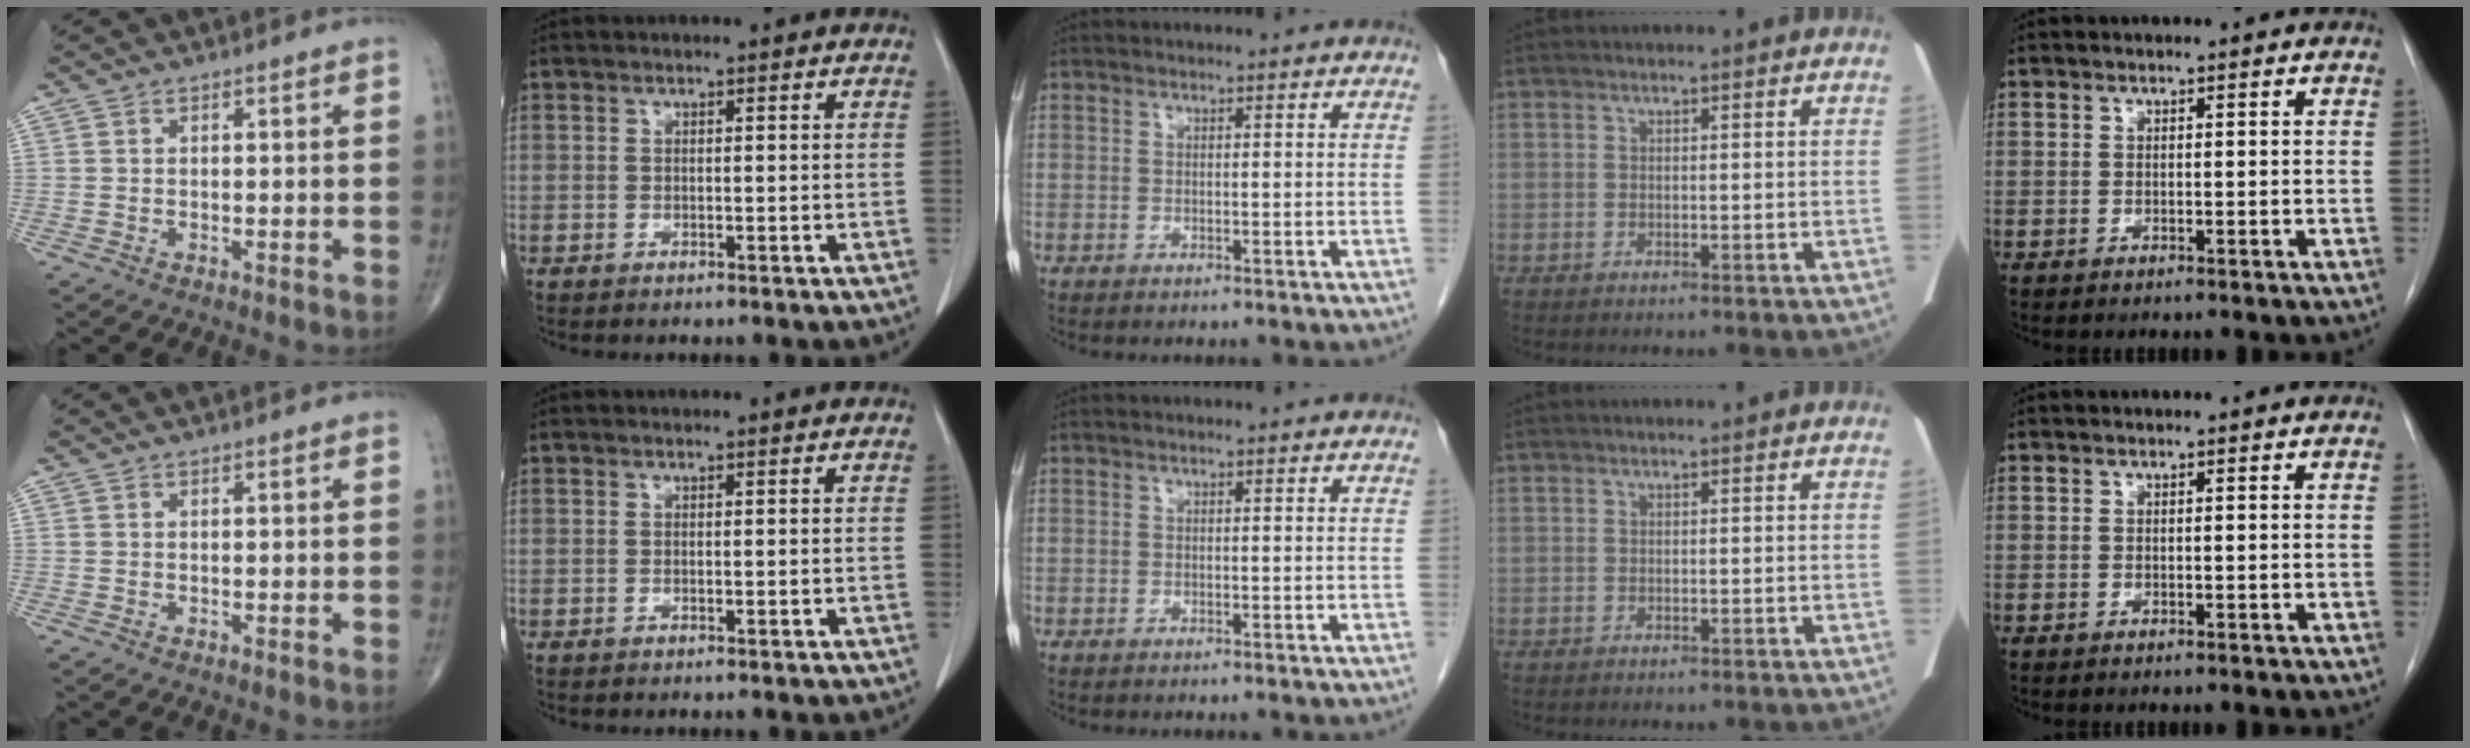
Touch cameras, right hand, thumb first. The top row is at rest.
{}